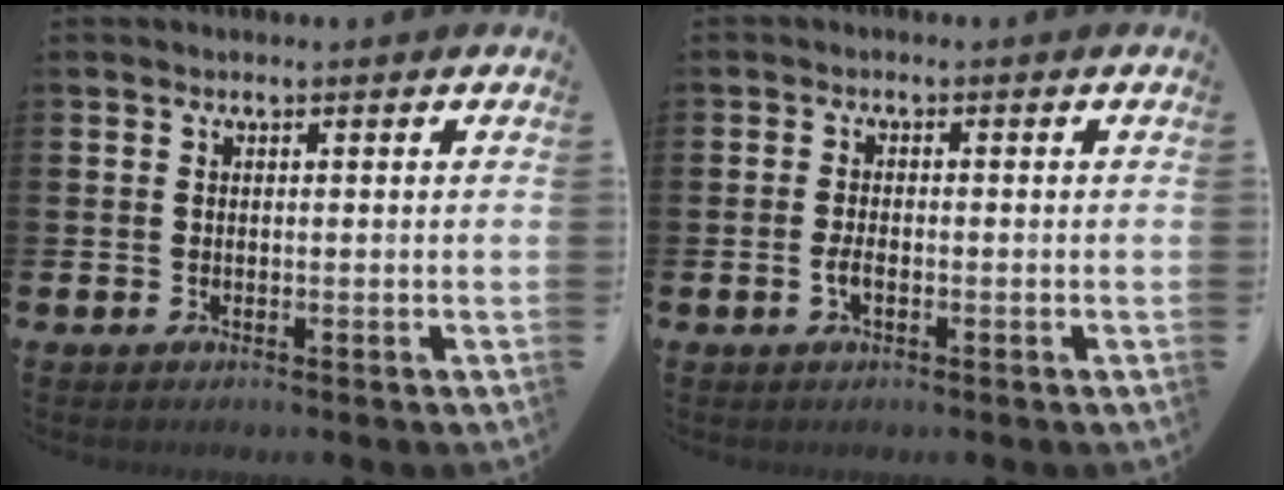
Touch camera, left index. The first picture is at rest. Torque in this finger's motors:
{"motor_torque": [0.48, 0.28, 0.06, 0.05]}